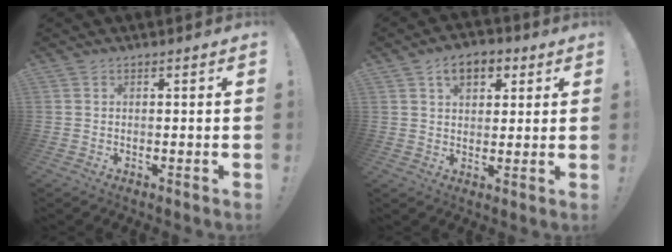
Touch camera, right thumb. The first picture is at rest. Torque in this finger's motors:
{"motor_torque": [-0.05, 0.72, 0.54, 0.24, 0.00]}